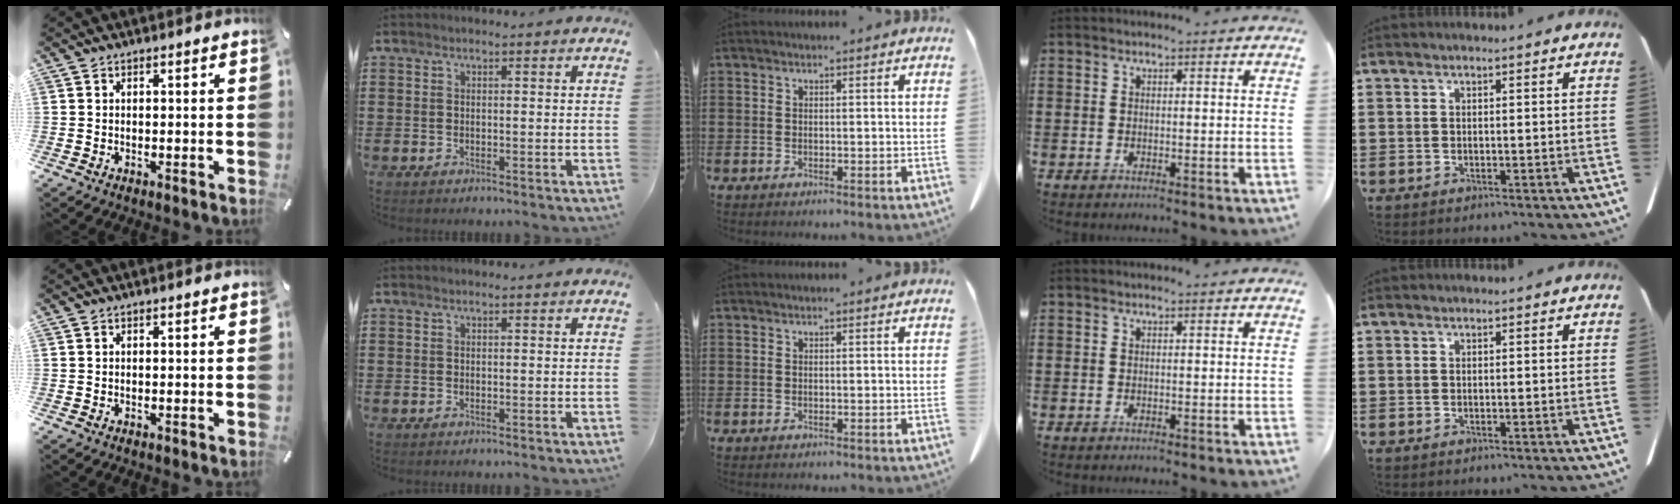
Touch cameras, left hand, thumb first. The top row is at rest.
{}